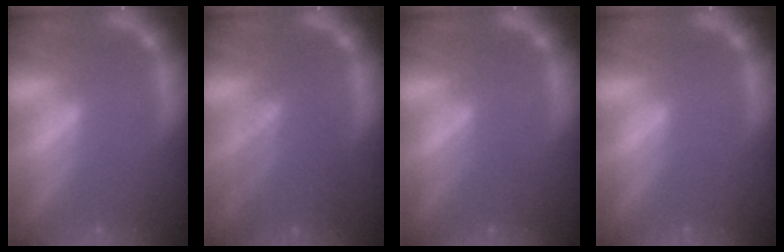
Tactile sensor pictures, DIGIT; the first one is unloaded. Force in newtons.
{"total": 5.5}
{"total": 2.0}
{"total": 0.0}